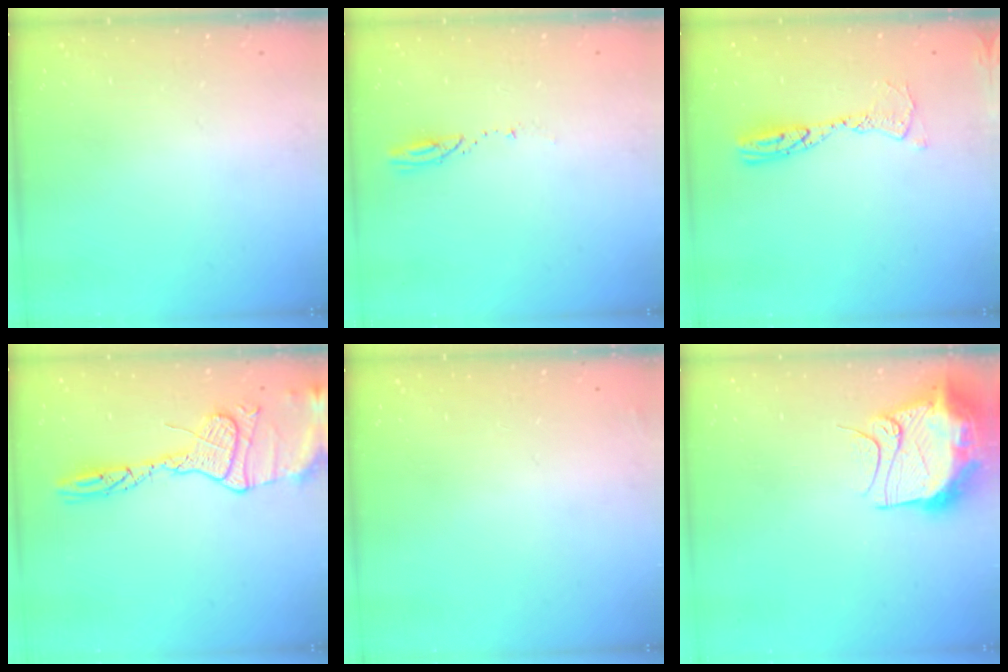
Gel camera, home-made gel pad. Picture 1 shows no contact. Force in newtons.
{"total": 3.2, "press": 3.2, "slide": 0.4}
{"total": 10.6, "press": 10.6, "slide": 0.9}
{"total": 14.8, "press": 14.8, "slide": 1.1}
{"total": 2.3, "press": 2.2, "slide": 0.8}
{"total": 15.8, "press": 15.7, "slide": 1.6}